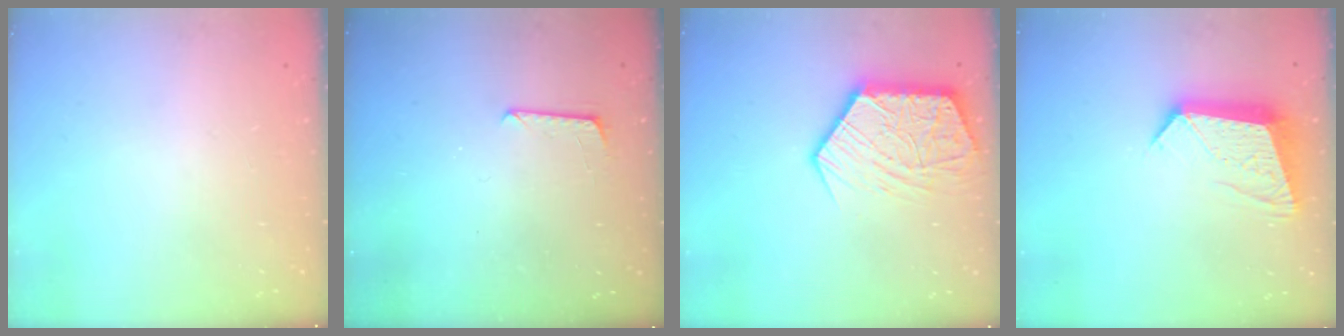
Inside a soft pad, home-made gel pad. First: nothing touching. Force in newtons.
{"total": 5.9, "press": 5.9, "slide": 0.4}
{"total": 14.3, "press": 14.2, "slide": 1.3}
{"total": 12.0, "press": 11.9, "slide": 1.1}